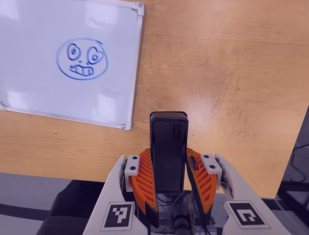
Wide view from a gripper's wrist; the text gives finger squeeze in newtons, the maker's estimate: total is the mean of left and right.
{"total": 4.9, "left": 3.3, "right": 6.5}